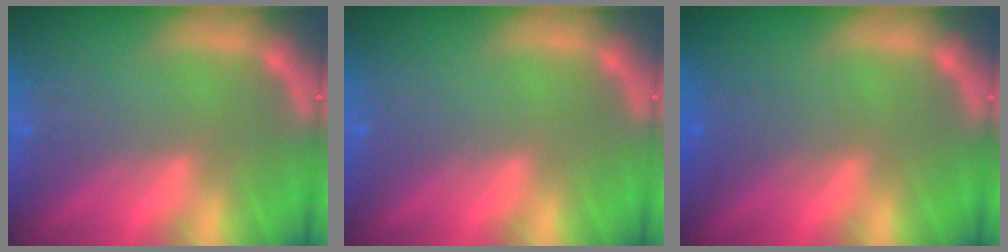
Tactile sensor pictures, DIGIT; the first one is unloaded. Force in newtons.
{"total": 0.0}
{"total": 2.0}